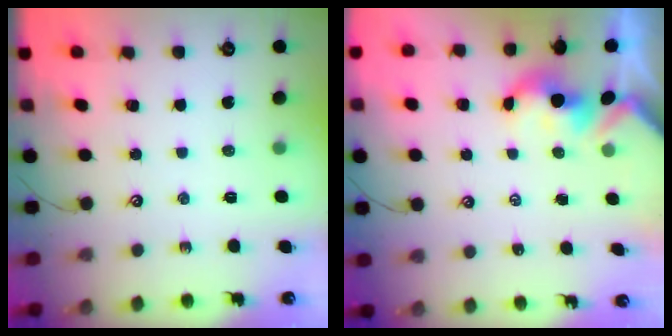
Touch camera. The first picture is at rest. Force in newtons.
{"total": 1.9, "press": 1.9, "slide": 0.2}